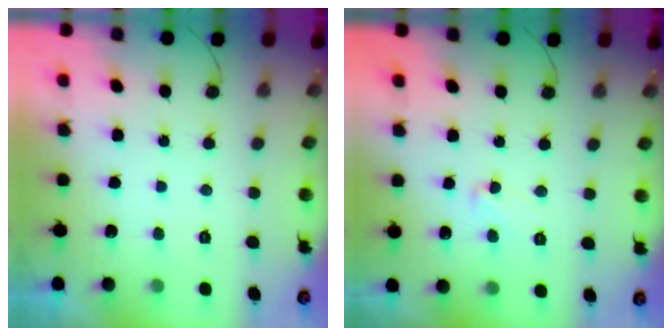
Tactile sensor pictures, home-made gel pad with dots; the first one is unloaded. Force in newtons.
{"total": 5.9, "press": 5.9, "slide": 0.4}